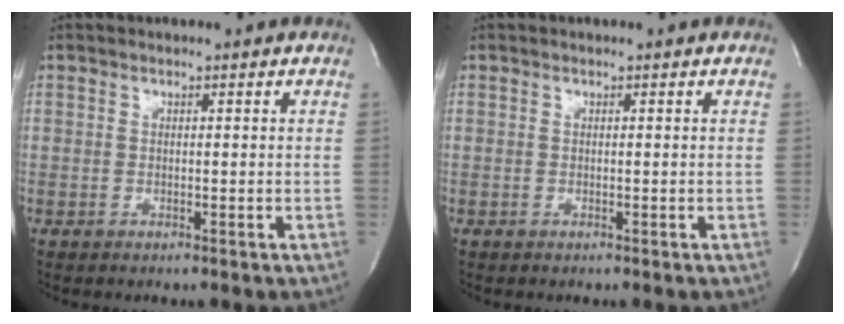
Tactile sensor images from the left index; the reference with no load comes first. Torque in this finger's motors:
{"motor_torque": [-0.14, 0.27, 0.03, 0.02]}